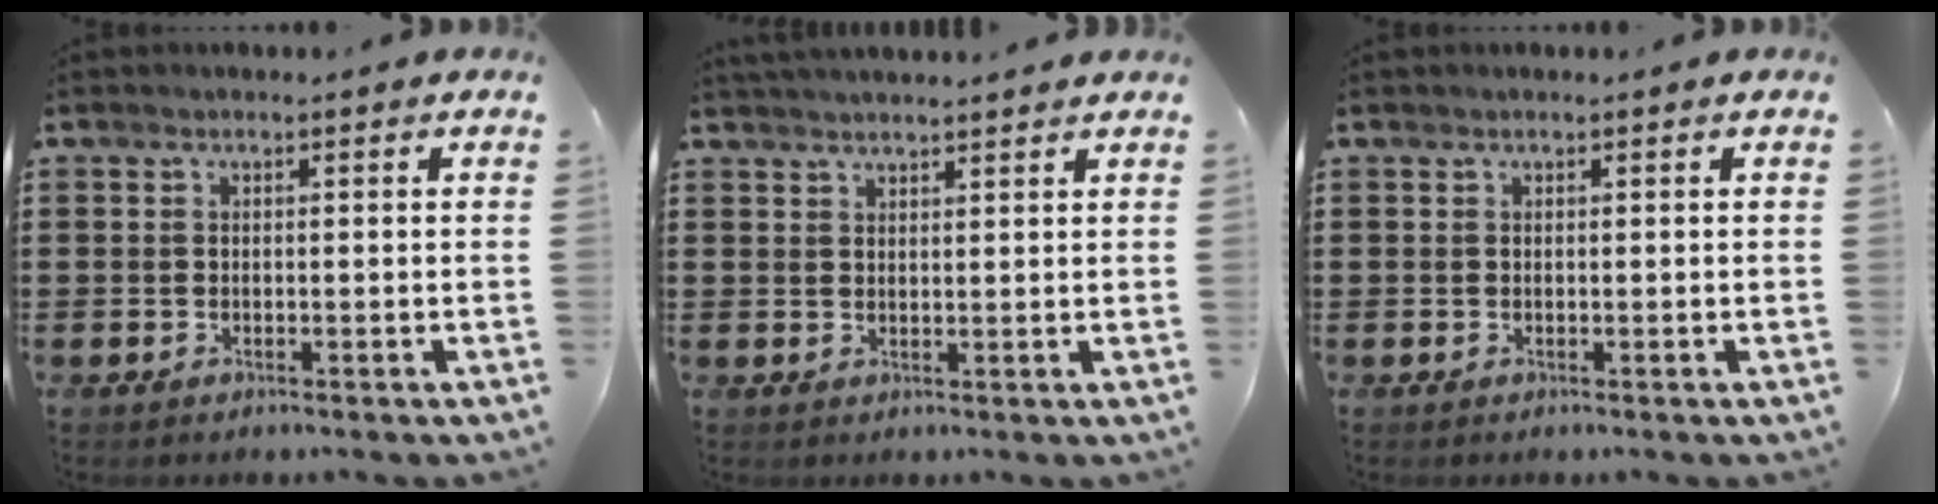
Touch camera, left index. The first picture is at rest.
{"total": 2.1, "force": [2.1, -0.1, 0.3], "torque": [-0.010, -0.002, 0.040]}
{"total": 0.0}